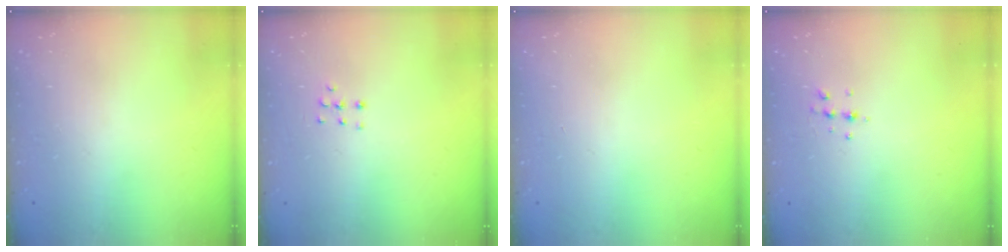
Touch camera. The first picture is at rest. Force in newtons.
{"total": 4.1, "press": 4.1, "slide": 0.5}
{"total": 0.0}
{"total": 4.7, "press": 4.6, "slide": 1.0}